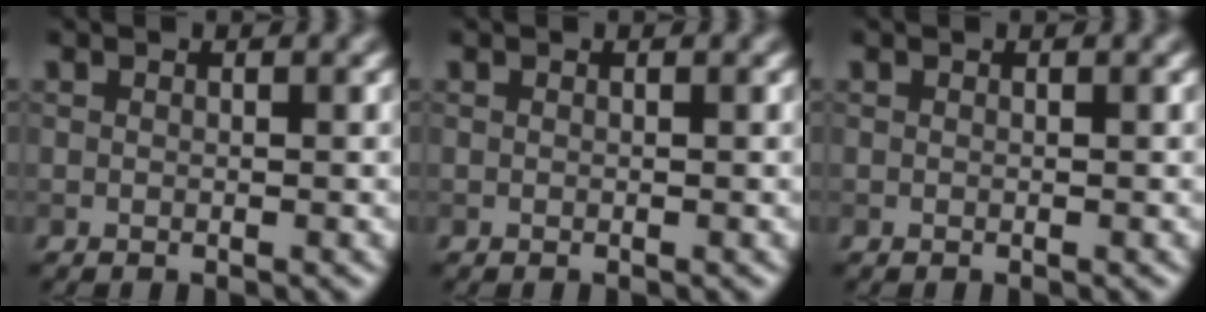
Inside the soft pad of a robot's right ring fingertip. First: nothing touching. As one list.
[{"total": 0.0}, {"total": 0.0}]